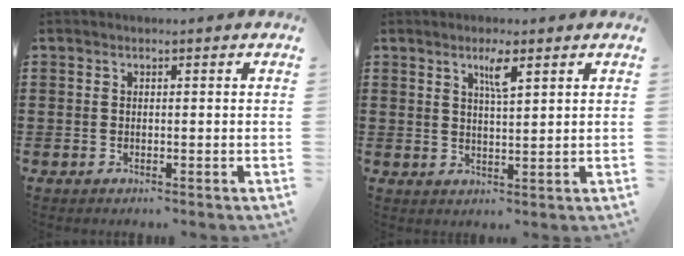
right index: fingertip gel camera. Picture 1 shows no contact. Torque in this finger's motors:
{"motor_torque": [0.10, -0.02, 0.09, 0.05]}